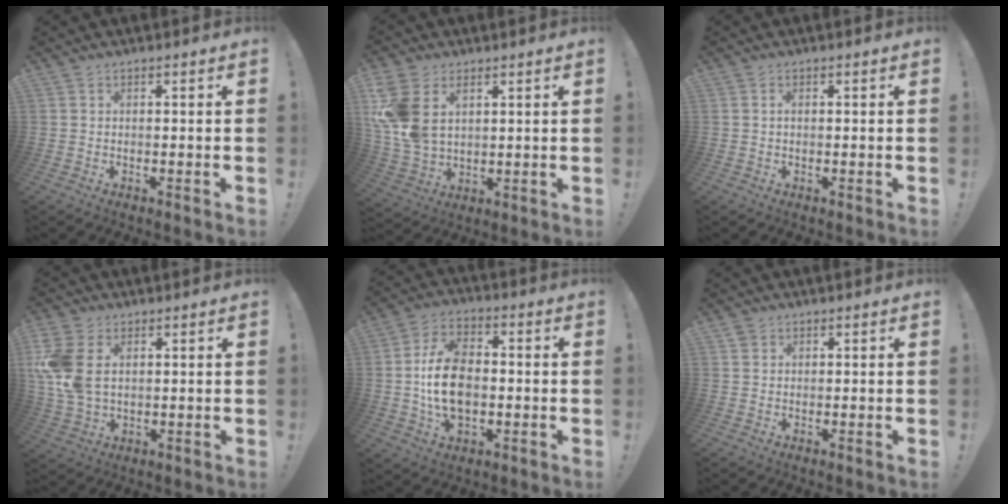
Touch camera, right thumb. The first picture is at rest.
{"total": 12.3, "force": [4.5, 8.4, 7.8], "torque": [-0.154, -0.019, 0.089]}
{"total": 0.5, "force": [-0.1, 0.2, 0.4], "torque": [-0.011, 0.003, -0.003]}
{"total": 11.6, "force": [2.7, 7.8, 8.1], "torque": [-0.173, -0.006, 0.052]}
{"total": 15.9, "force": [-1.2, 11.0, 11.4], "torque": [-0.194, 0.007, -0.024]}
{"total": 1.4, "force": [1.0, 0.9, 0.2], "torque": [0.003, -0.003, 0.017]}